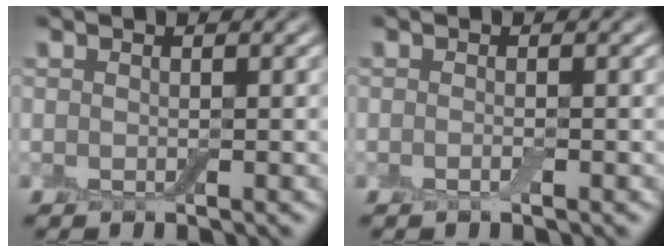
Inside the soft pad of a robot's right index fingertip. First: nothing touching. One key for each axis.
{"total": 0.6, "fx": -0.3, "fy": 0.1, "fz": 0.5, "tx": -0.011, "ty": -0.003, "tz": -0.007}